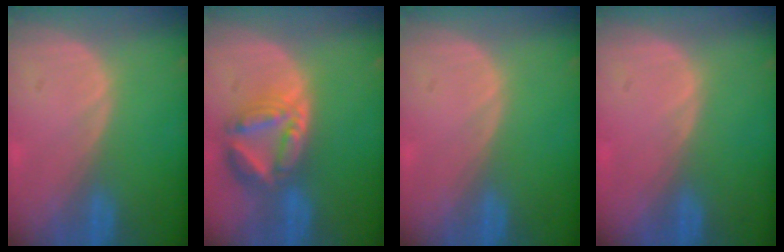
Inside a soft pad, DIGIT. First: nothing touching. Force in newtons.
{"total": 8.0, "press": 6.9, "slide": 4.0}
{"total": 0.0}
{"total": 0.5, "press": 0.0, "slide": 0.5}